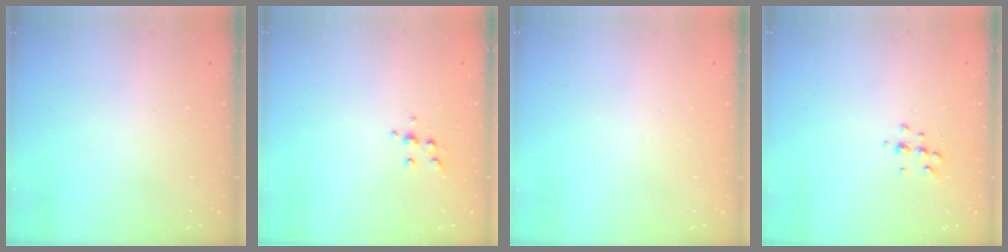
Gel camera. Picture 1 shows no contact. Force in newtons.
{"total": 5.0, "press": 4.8, "slide": 1.0}
{"total": 0.0}
{"total": 6.3, "press": 6.2, "slide": 1.0}